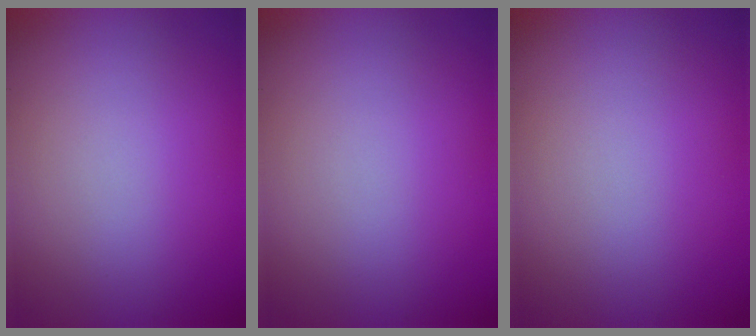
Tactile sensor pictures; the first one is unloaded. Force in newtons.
{"total": 0.0}
{"total": 0.0}